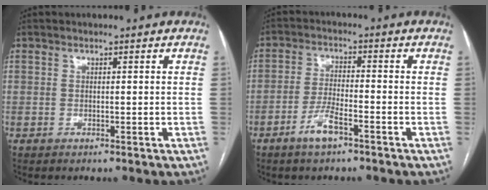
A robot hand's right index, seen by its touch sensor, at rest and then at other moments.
{"total": 4.9, "force": [-3.1, 0.9, 3.7], "torque": [-0.078, -0.001, -0.057]}